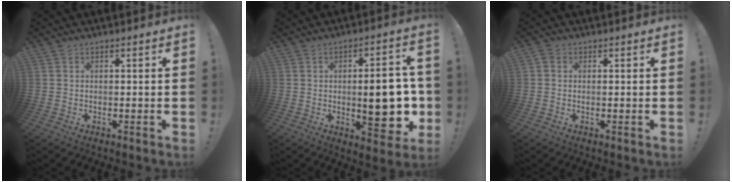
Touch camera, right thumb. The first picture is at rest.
{"total": 16.0, "force": [-1.2, 6.0, 14.8], "torque": [-0.176, -0.002, -0.013]}
{"total": 0.9, "force": [0.1, 0.7, 0.5], "torque": [-0.003, 0.001, 0.001]}